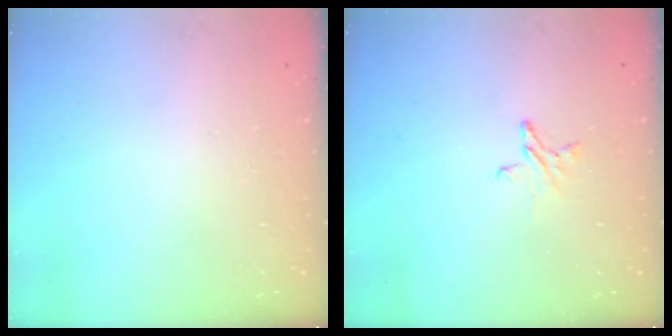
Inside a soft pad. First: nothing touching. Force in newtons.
{"total": 4.0, "press": 4.0, "slide": 0.3}